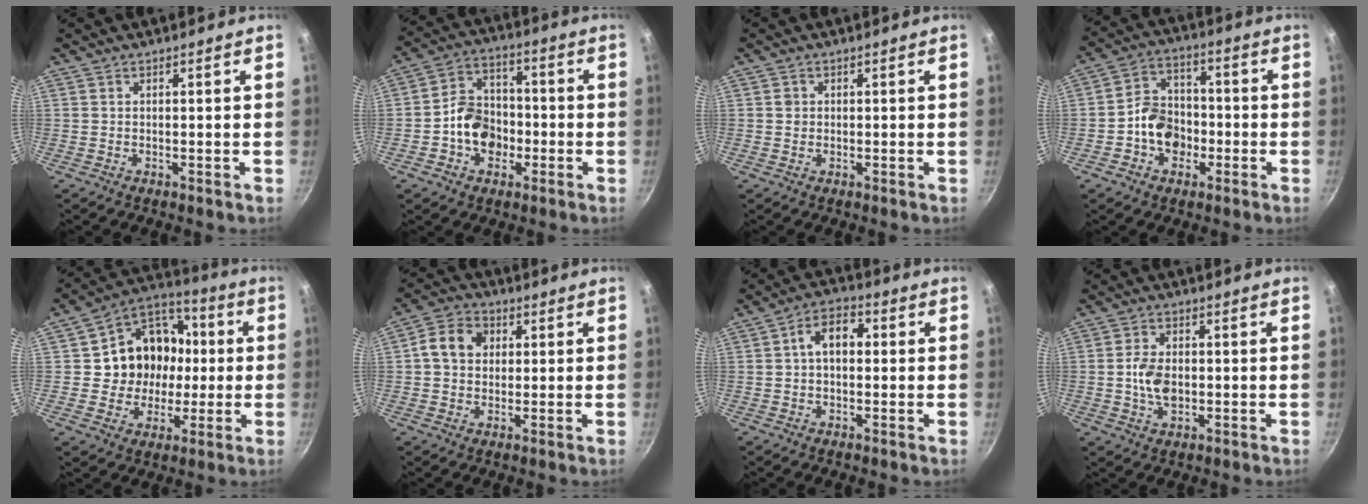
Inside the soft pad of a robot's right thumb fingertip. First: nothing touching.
{"total": 10.8, "force": [-2.5, 8.4, 6.3], "torque": [-0.074, 0.035, -0.050]}
{"total": 1.1, "force": [0.1, 1.1, 0.4], "torque": [-0.001, 0.002, 0.003]}
{"total": 9.8, "force": [-2.5, 7.8, 5.5], "torque": [-0.063, 0.036, -0.051]}
{"total": 15.6, "force": [0.7, 13.1, 8.5], "torque": [-0.069, 0.026, 0.012]}
{"total": 8.2, "force": [1.3, 6.5, 4.8], "torque": [-0.074, 0.016, 0.015]}
{"total": 7.0, "force": [0.8, 4.3, 5.4], "torque": [-0.078, 0.025, 0.003]}
{"total": 6.0, "force": [-0.4, 3.8, 4.6], "torque": [-0.083, 0.003, -0.007]}